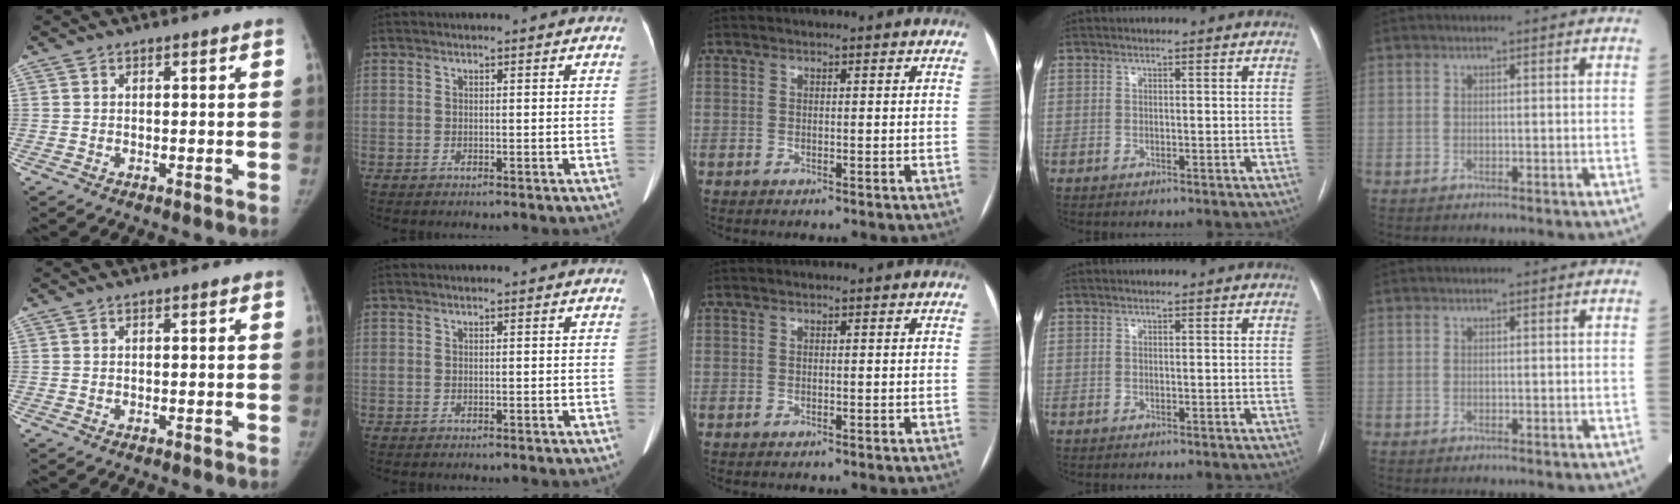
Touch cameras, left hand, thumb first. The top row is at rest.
{}